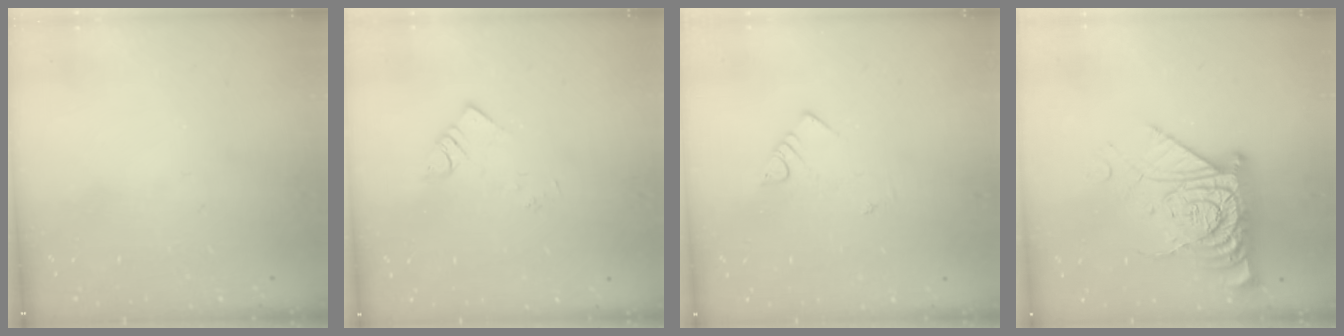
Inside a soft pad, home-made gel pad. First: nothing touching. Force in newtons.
{"total": 2.2, "press": 2.1, "slide": 0.4}
{"total": 2.1, "press": 2.1, "slide": 0.4}
{"total": 15.2, "press": 15.1, "slide": 1.8}